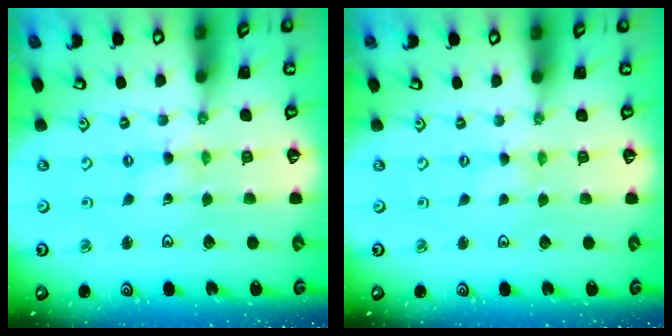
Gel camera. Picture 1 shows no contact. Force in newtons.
{"total": 0.0}